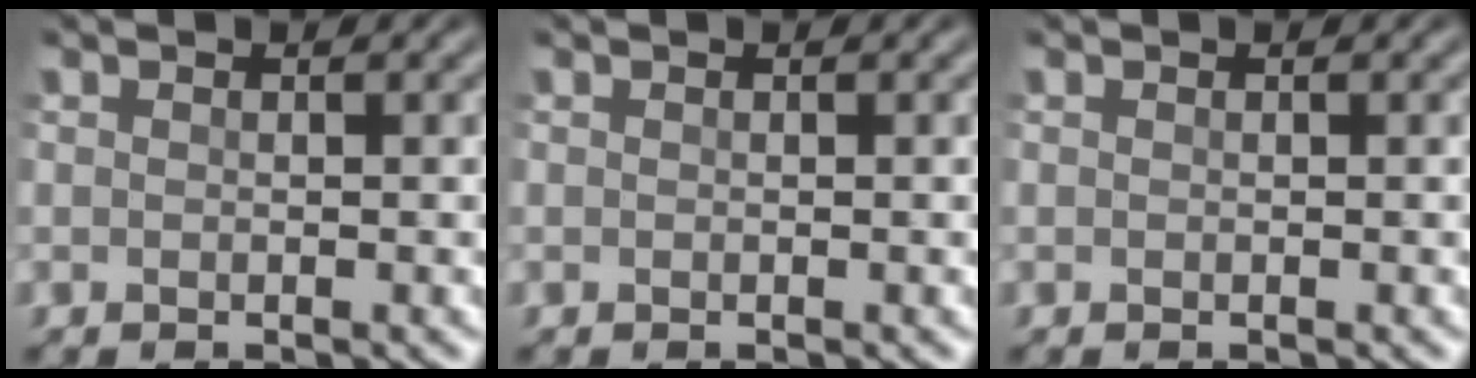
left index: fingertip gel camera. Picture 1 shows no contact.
{"total": 0.0}
{"total": 0.0}